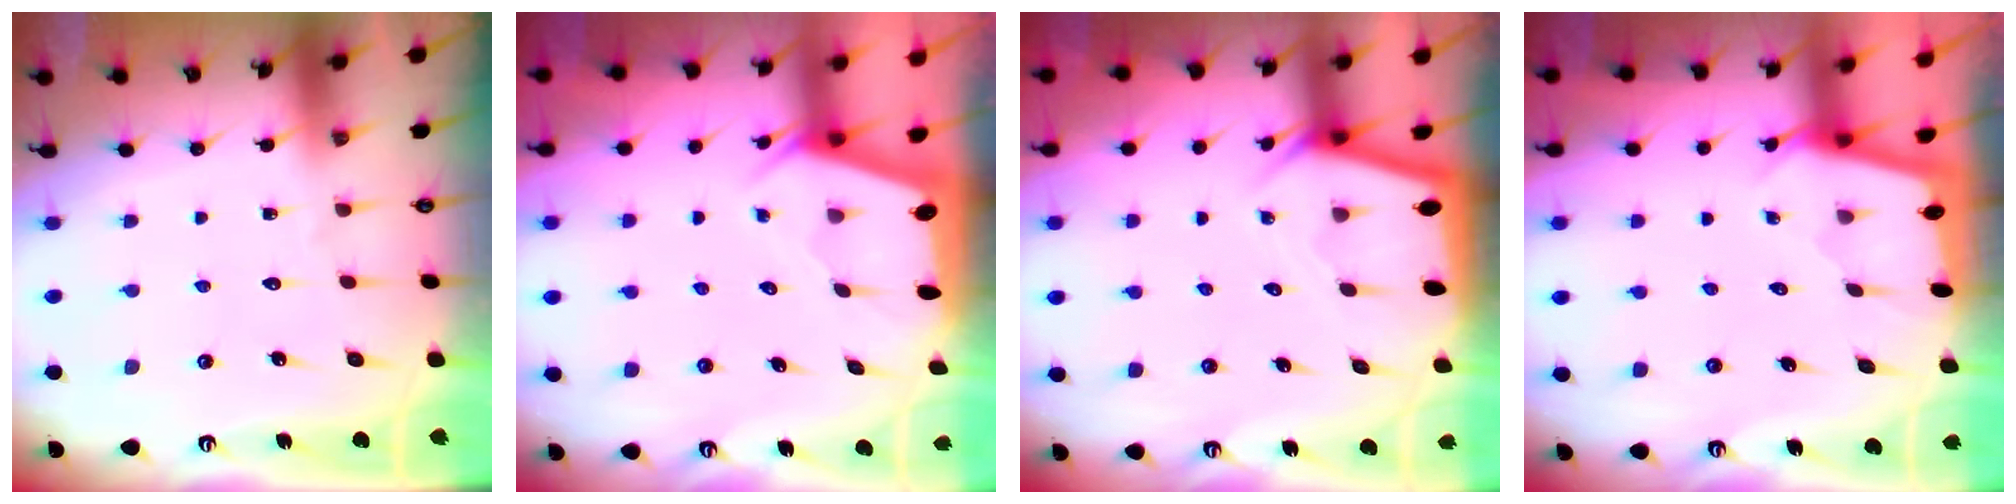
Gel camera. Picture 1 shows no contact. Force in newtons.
{"total": 2.1, "press": 2.0, "slide": 0.3}
{"total": 2.7, "press": 2.7, "slide": 0.3}
{"total": 1.9, "press": 1.9, "slide": 0.1}